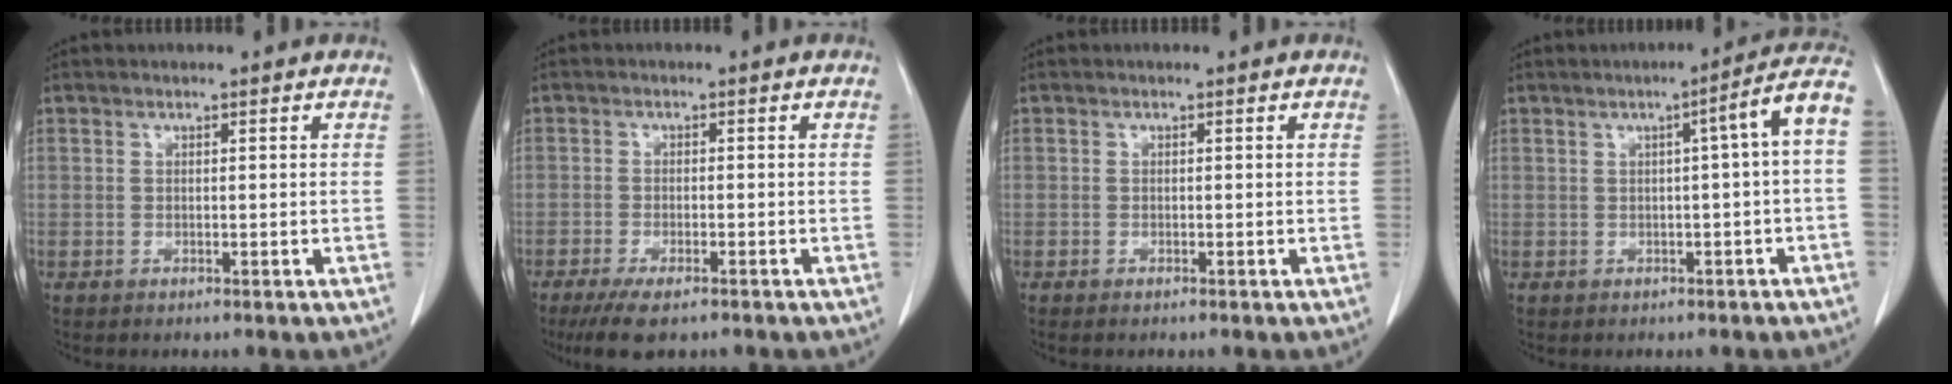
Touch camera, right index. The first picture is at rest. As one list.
[{"total": 5.9, "force": [-4.3, 1.4, 3.7], "torque": [-0.064, -0.013, -0.070]}, {"total": 0.5, "force": [-0.5, 0.0, 0.2], "torque": [-0.009, -0.002, -0.007]}, {"total": 6.5, "force": [0.2, -0.4, 6.5], "torque": [-0.075, 0.018, -0.004]}]